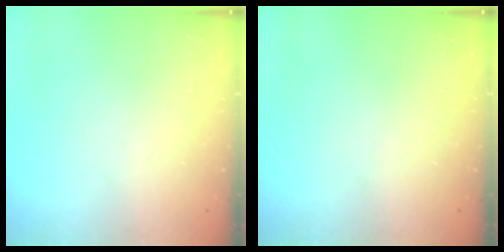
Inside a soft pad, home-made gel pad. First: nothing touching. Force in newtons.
{"total": 0.0}